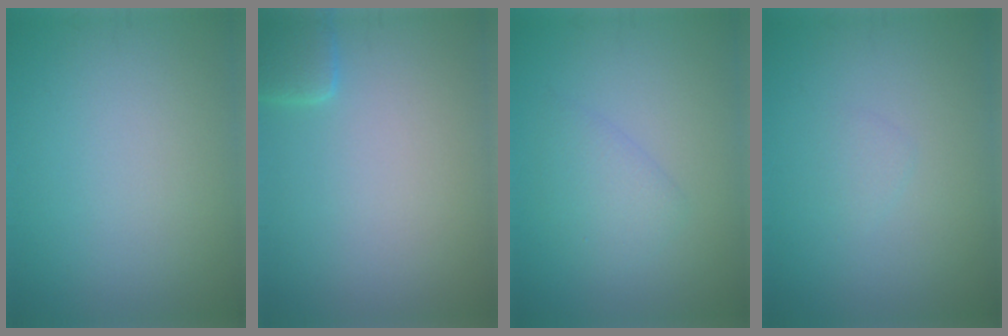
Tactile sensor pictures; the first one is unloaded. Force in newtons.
{"total": 2.0, "press": 2.0, "slide": 0.3}
{"total": 2.2, "press": 2.2, "slide": 0.2}
{"total": 0.7, "press": 0.7, "slide": 0.1}